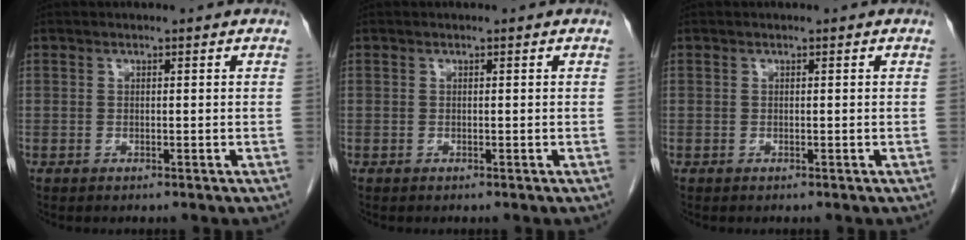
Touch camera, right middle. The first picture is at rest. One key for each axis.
{"total": 0.0}
{"total": 0.0}